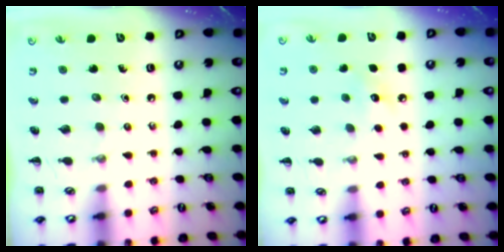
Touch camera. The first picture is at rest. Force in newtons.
{"total": 6.4, "press": 6.1, "slide": 1.7}